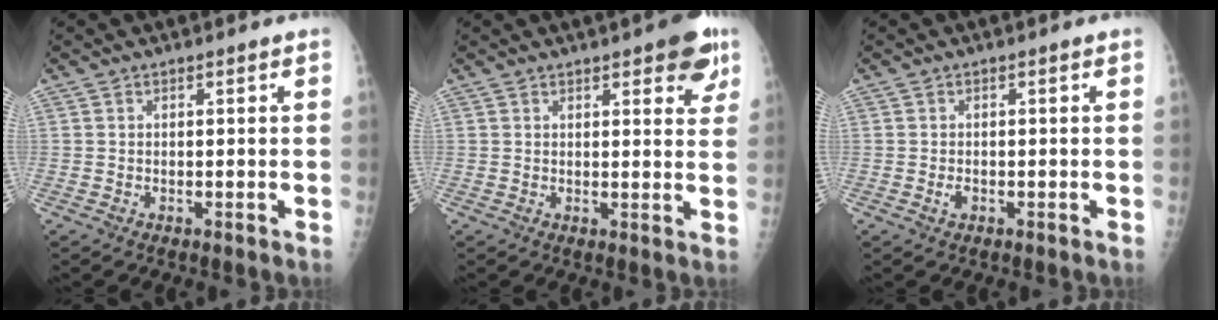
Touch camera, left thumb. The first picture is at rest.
{"total": 8.2, "force": [4.6, 2.7, 6.2], "torque": [-0.049, -0.017, 0.053]}
{"total": 1.2, "force": [-0.2, 0.7, 0.9], "torque": [-0.013, 0.001, -0.002]}